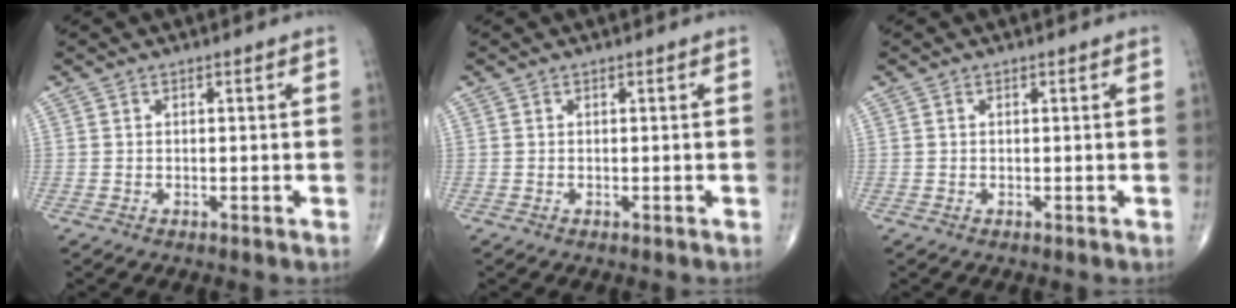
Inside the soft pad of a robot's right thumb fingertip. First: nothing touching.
{"total": 0.0}
{"total": 0.0}